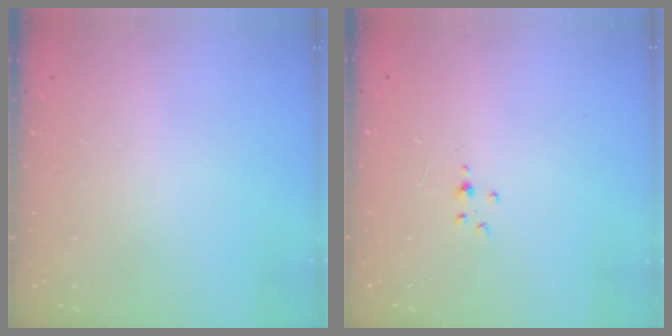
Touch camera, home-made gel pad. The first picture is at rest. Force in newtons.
{"total": 1.5, "press": 1.5, "slide": 0.2}